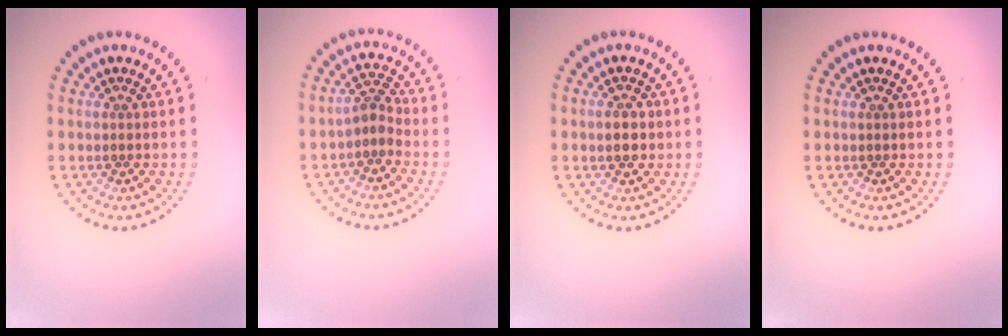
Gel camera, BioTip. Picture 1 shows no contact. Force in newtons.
{"total": 2.0, "press": 1.5, "slide": 1.4}
{"total": 2.4, "press": 2.4, "slide": 0.1}
{"total": 0.0}